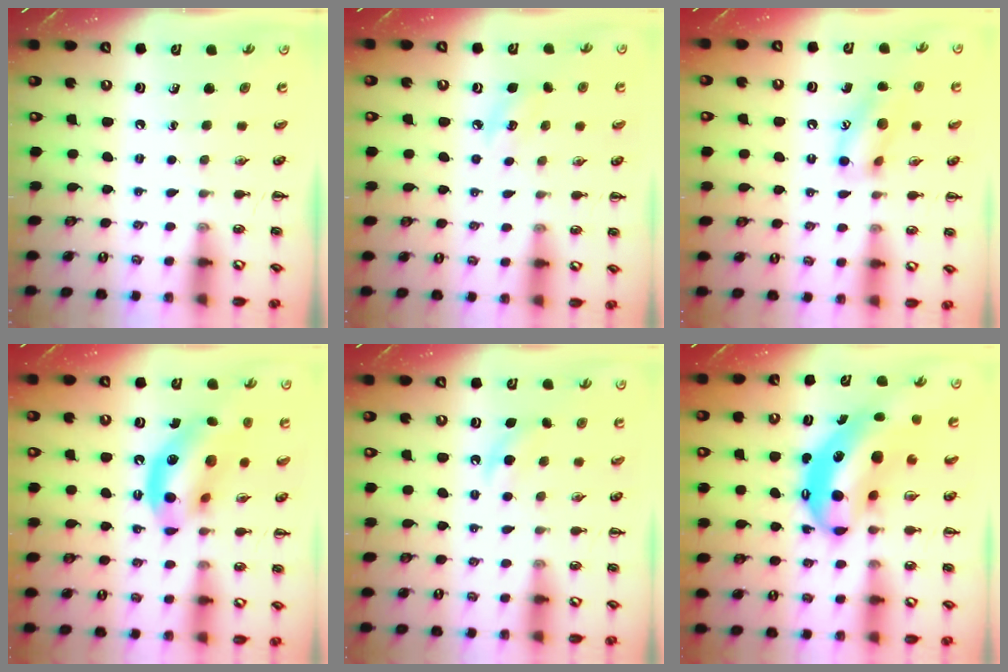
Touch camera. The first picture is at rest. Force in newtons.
{"total": 5.9, "press": 5.6, "slide": 1.8}
{"total": 12.6, "press": 12.5, "slide": 1.6}
{"total": 15.3, "press": 15.0, "slide": 3.3}
{"total": 6.1, "press": 5.8, "slide": 1.8}
{"total": 12.0, "press": 11.6, "slide": 3.1}